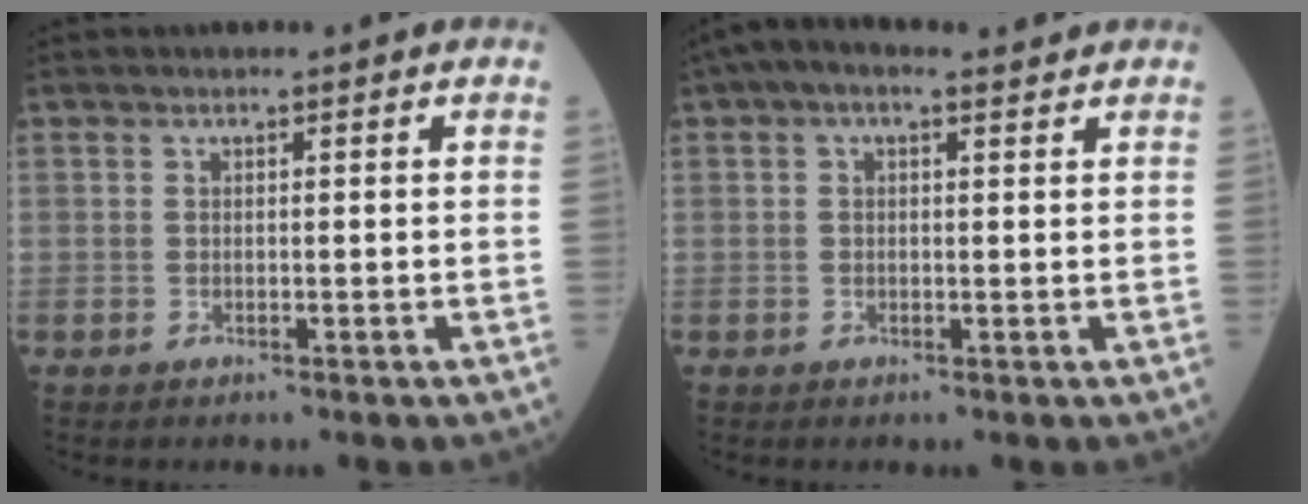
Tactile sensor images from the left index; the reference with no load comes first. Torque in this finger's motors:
{"motor_torque": [0.72, -1.08, 0.27, 0.06]}